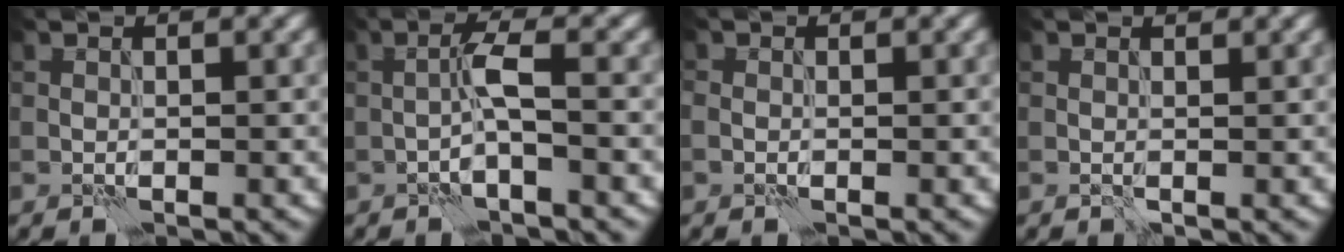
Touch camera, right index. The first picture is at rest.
{"total": 2.4, "force": [-0.8, 0.1, 2.3], "torque": [-0.044, 0.012, -0.019]}
{"total": 1.1, "force": [-0.4, 0.9, 0.5], "torque": [-0.012, -0.002, -0.008]}
{"total": 0.6, "force": [0.5, 0.0, 0.2], "torque": [-0.006, -0.001, 0.008]}